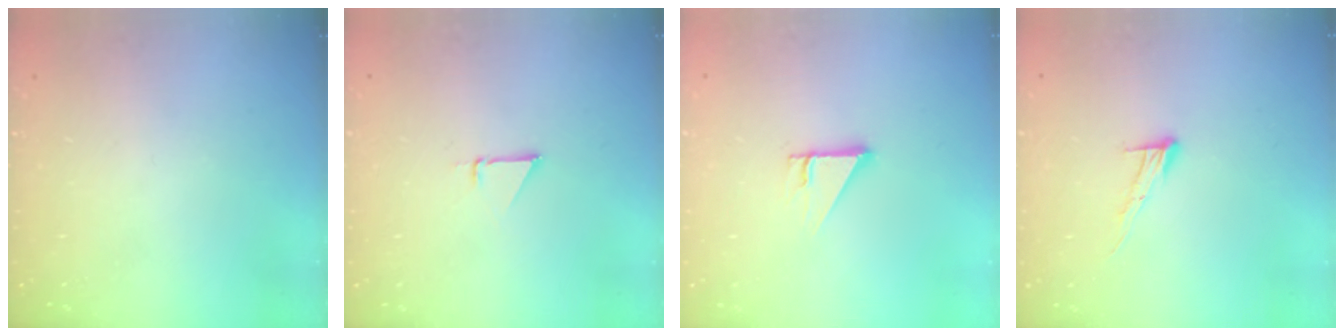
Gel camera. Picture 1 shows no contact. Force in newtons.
{"total": 1.5, "press": 1.5, "slide": 0.0}
{"total": 2.7, "press": 2.7, "slide": 0.0}
{"total": 8.4, "press": 8.4, "slide": 0.4}